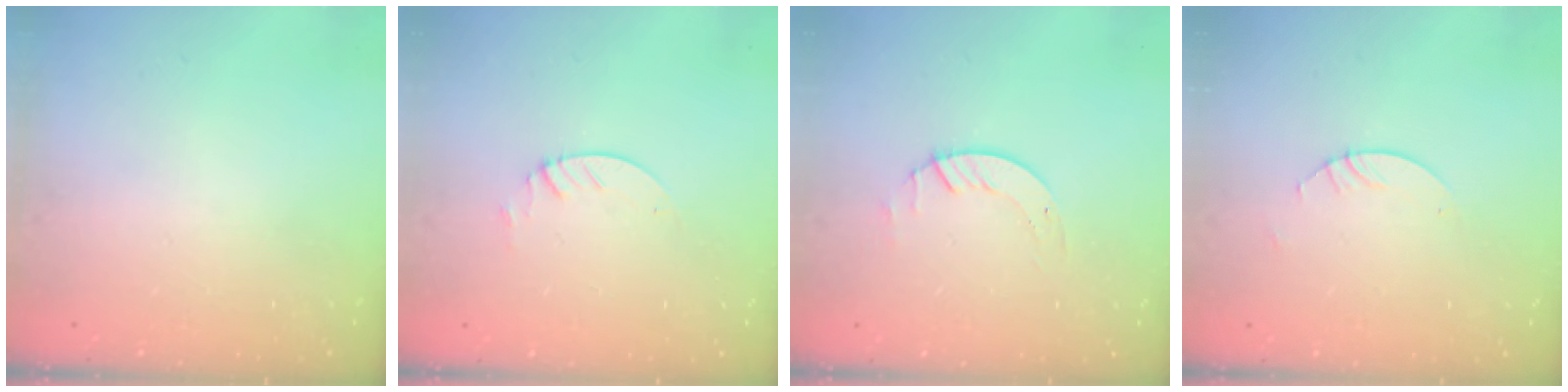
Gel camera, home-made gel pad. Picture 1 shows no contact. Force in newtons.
{"total": 2.1, "press": 2.1, "slide": 0.2}
{"total": 2.0, "press": 2.0, "slide": 0.2}
{"total": 2.4, "press": 2.4, "slide": 0.2}